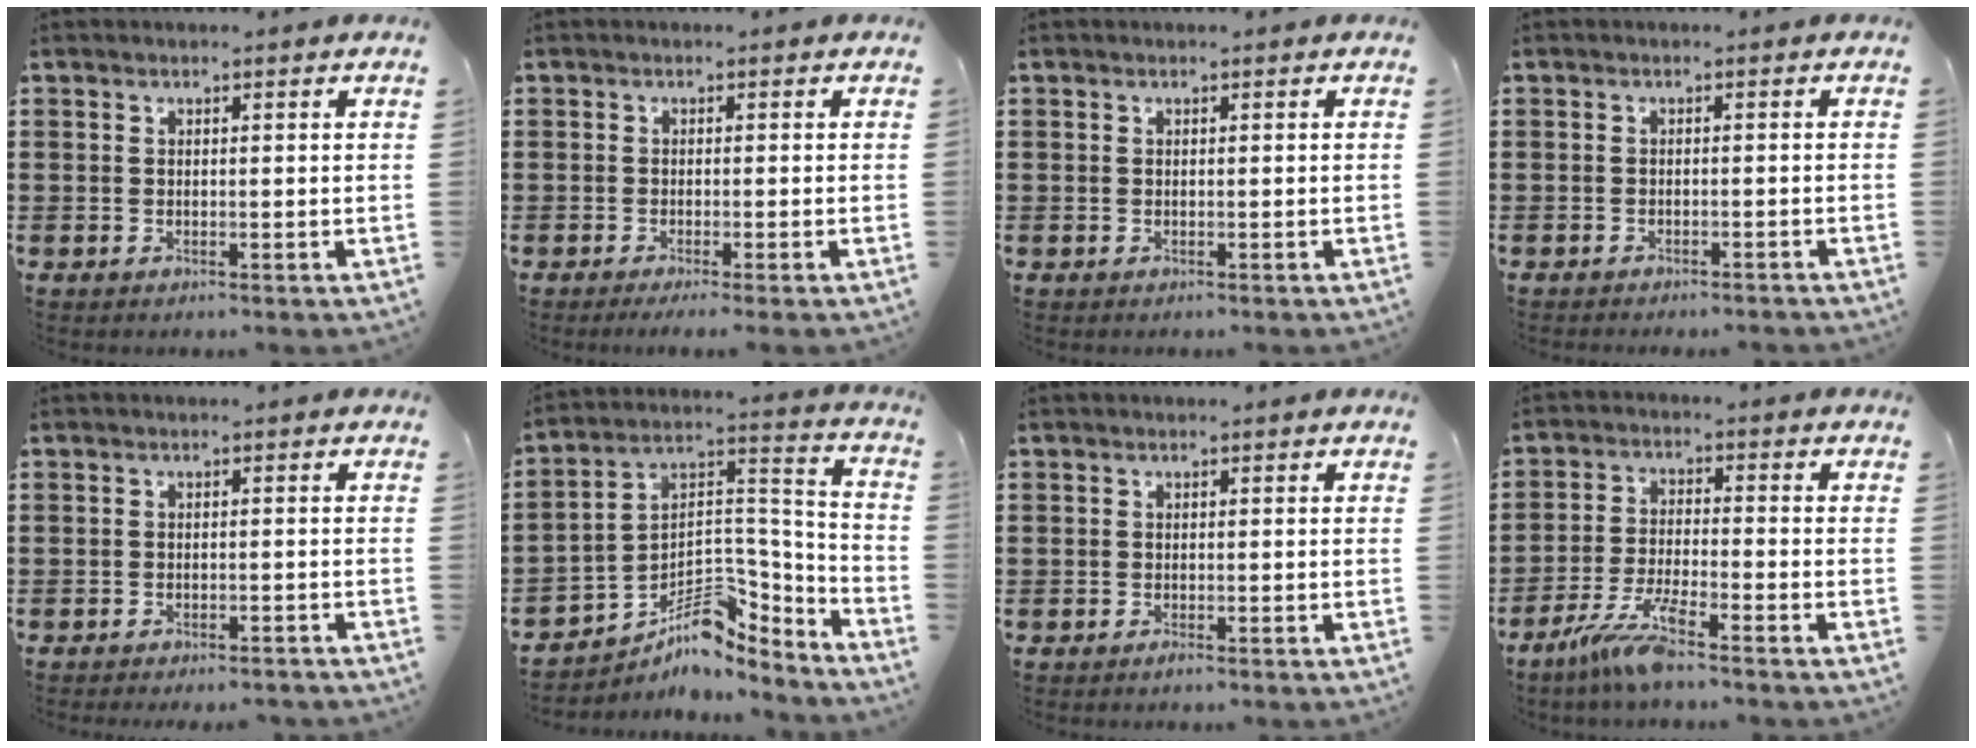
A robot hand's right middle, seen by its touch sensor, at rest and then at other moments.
{"total": 0.9, "force": [-0.6, -0.1, 0.7], "torque": [-0.012, -0.002, -0.012]}
{"total": 0.0}
{"total": 1.0, "force": [-1.0, 0.0, 0.1], "torque": [-0.004, 0.001, -0.022]}
{"total": 1.4, "force": [-1.4, 0.0, 0.2], "torque": [-0.007, 0.002, -0.028]}
{"total": 8.3, "force": [-5.5, 4.4, 4.5], "torque": [-0.085, -0.008, -0.104]}
{"total": 0.6, "force": [-0.5, 0.1, 0.3], "torque": [-0.008, -0.004, -0.009]}
{"total": 6.7, "force": [-5.1, 0.3, 4.2], "torque": [-0.101, -0.017, -0.101]}